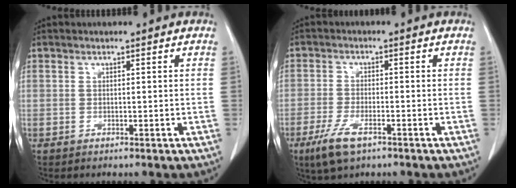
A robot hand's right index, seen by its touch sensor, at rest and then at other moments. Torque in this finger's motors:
{"motor_torque": [0.59, -0.53, 0.17, 0.07]}